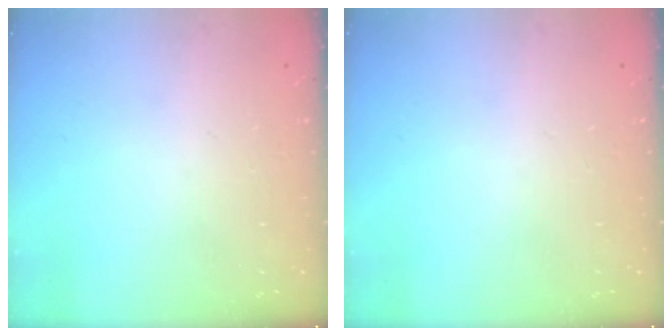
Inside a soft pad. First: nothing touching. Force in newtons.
{"total": 0.0}